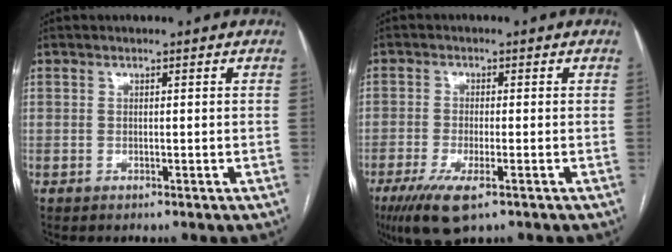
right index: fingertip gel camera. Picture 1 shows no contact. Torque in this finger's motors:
{"motor_torque": [1.01, -0.51, 0.45, 0.11]}